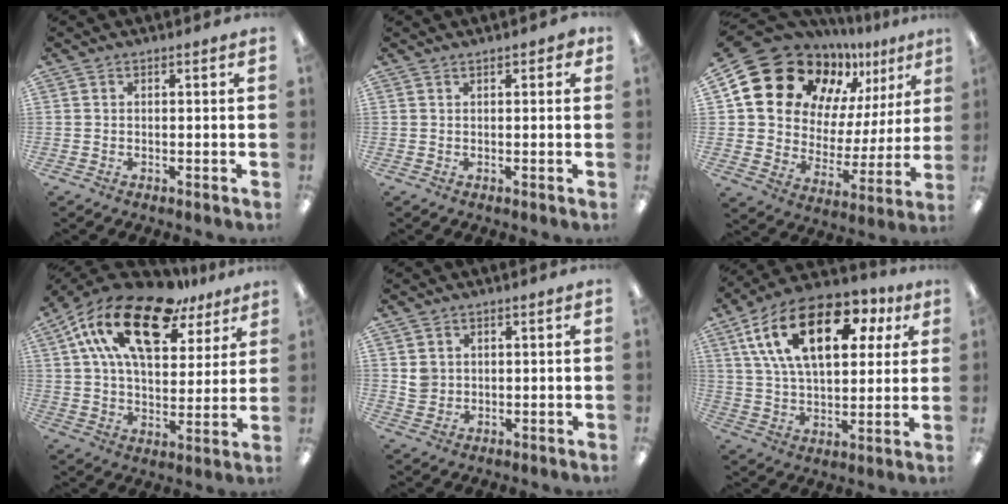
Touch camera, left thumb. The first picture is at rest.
{"total": 1.4, "force": [0.9, 0.6, 0.8], "torque": [-0.010, 0.000, 0.014]}
{"total": 19.9, "force": [13.1, 12.8, 7.8], "torque": [-0.145, -0.096, 0.247]}
{"total": 22.1, "force": [12.8, 11.1, 14.2], "torque": [-0.260, -0.053, 0.224]}
{"total": 3.4, "force": [0.8, 3.2, 0.7], "torque": [-0.004, -0.002, 0.013]}
{"total": 22.2, "force": [9.8, 11.8, 16.0], "torque": [-0.290, -0.020, 0.164]}